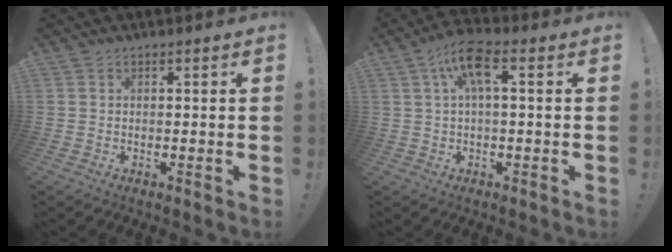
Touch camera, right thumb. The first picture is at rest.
{"total": 9.1, "force": [2.3, 2.9, 8.3], "torque": [-0.146, 0.003, 0.042]}